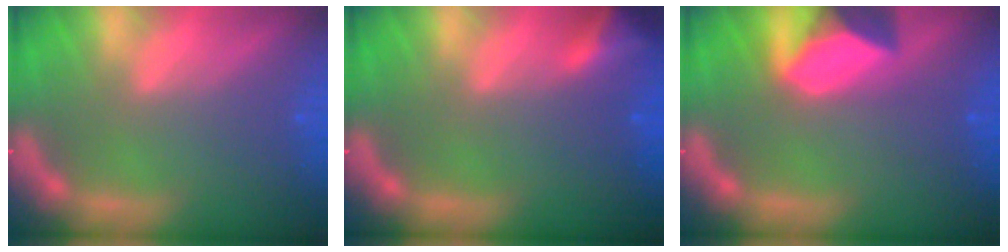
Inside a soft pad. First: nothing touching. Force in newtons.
{"total": 3.5}
{"total": 7.5}